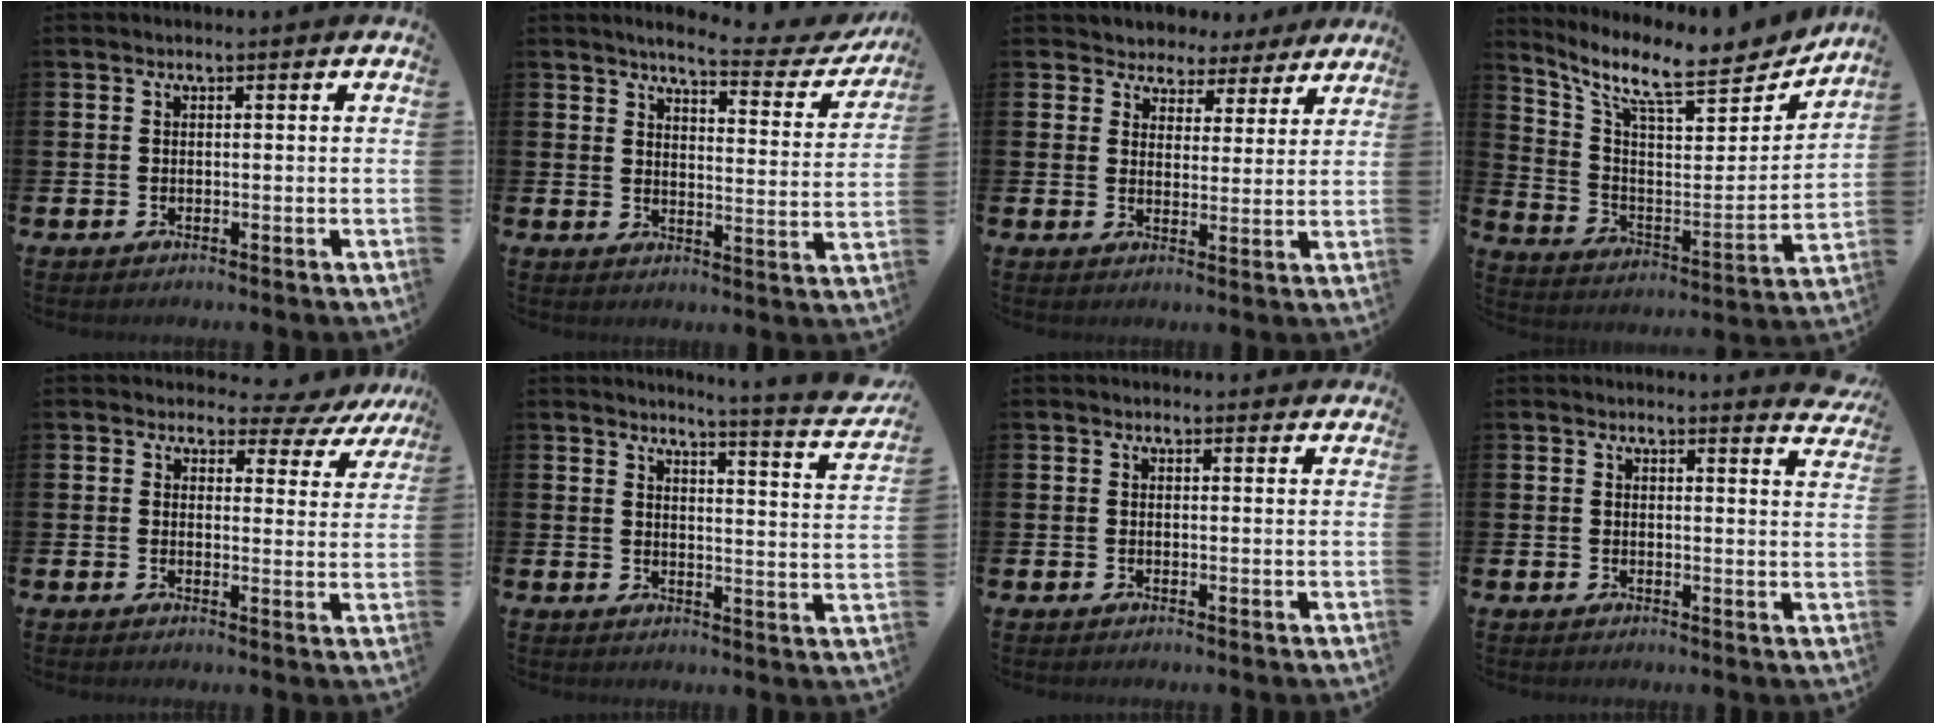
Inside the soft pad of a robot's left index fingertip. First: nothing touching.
{"total": 5.0, "force": [4.5, 0.6, 2.2], "torque": [-0.049, -0.031, 0.069]}
{"total": 4.4, "force": [3.8, 2.3, -0.3], "torque": [-0.019, -0.031, 0.065]}
{"total": 11.0, "force": [9.2, 3.1, 5.1], "torque": [-0.120, -0.070, 0.152]}
{"total": 3.5, "force": [2.8, 1.9, 0.8], "torque": [-0.014, -0.022, 0.041]}
{"total": 4.5, "force": [4.2, -0.5, 1.6], "torque": [-0.019, -0.050, 0.060]}
{"total": 0.7, "force": [0.7, 0.2, 0.1], "torque": [0.004, -0.001, 0.011]}
{"total": 2.4, "force": [2.4, -0.1, 0.1], "torque": [0.011, -0.023, 0.039]}